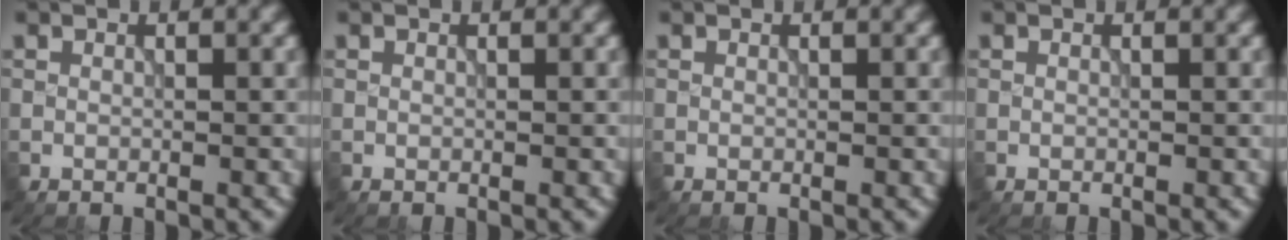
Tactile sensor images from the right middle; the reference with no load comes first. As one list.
[{"total": 0.0}, {"total": 0.0}, {"total": 0.0}]